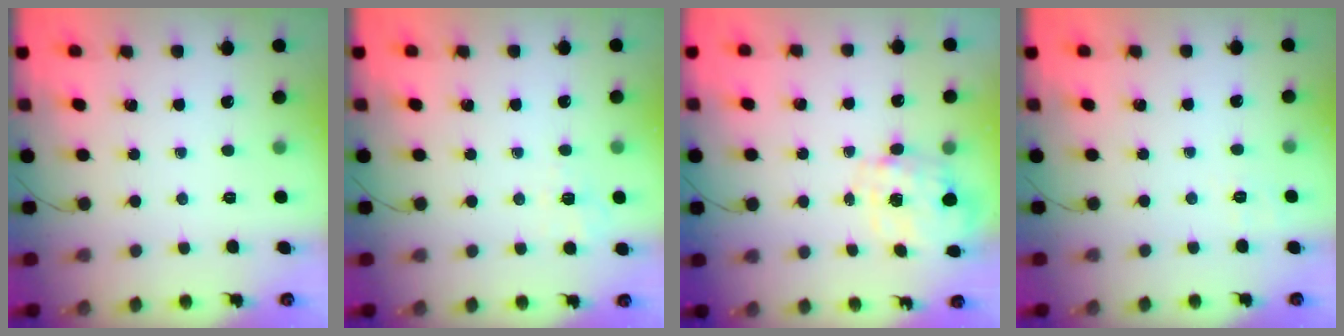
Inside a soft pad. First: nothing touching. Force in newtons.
{"total": 2.0, "press": 0.8, "slide": 1.8}
{"total": 2.8, "press": 2.6, "slide": 0.8}
{"total": 2.0, "press": 0.8, "slide": 1.9}